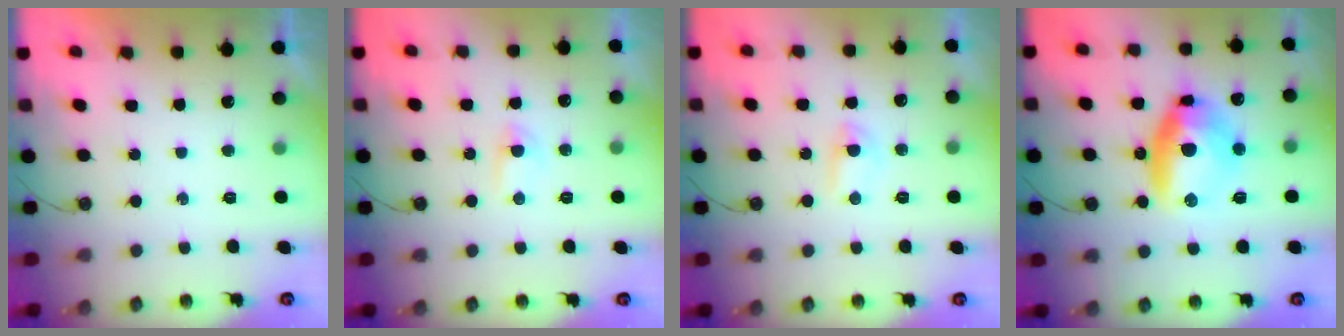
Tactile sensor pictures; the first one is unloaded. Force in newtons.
{"total": 3.2, "press": 3.2, "slide": 0.4}
{"total": 4.5, "press": 4.5, "slide": 0.6}
{"total": 12.8, "press": 12.7, "slide": 1.5}